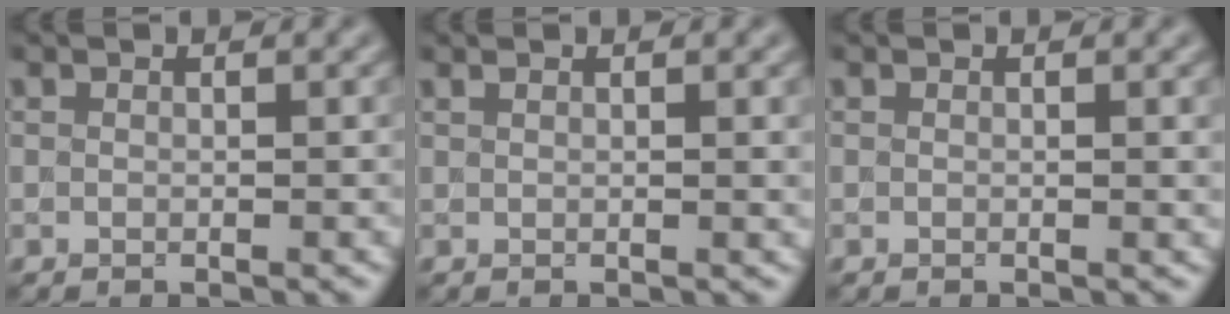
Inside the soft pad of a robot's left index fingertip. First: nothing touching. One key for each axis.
{"total": 2.1, "fx": 0.7, "fy": 0.8, "fz": 1.8, "tx": -0.017, "ty": 0.004, "tz": 0.008}
{"total": 1.2, "fx": 0.1, "fy": 0.3, "fz": 1.1, "tx": -0.014, "ty": -0.001, "tz": -0.001}